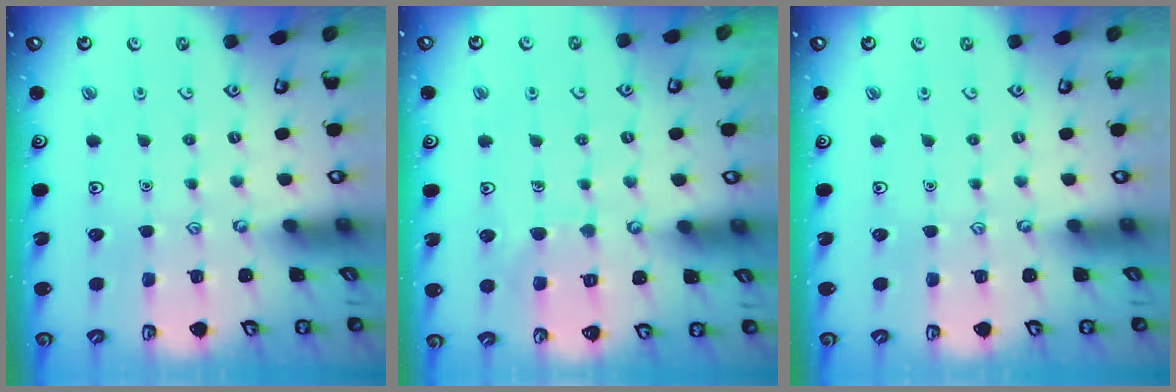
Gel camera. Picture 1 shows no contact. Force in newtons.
{"total": 6.6, "press": 6.6, "slide": 0.5}
{"total": 0.0}